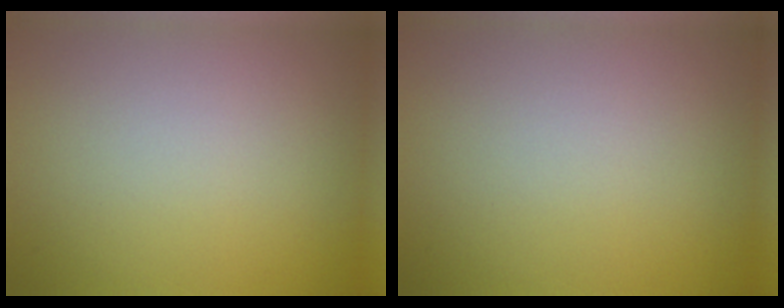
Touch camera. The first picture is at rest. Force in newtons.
{"total": 0.0}